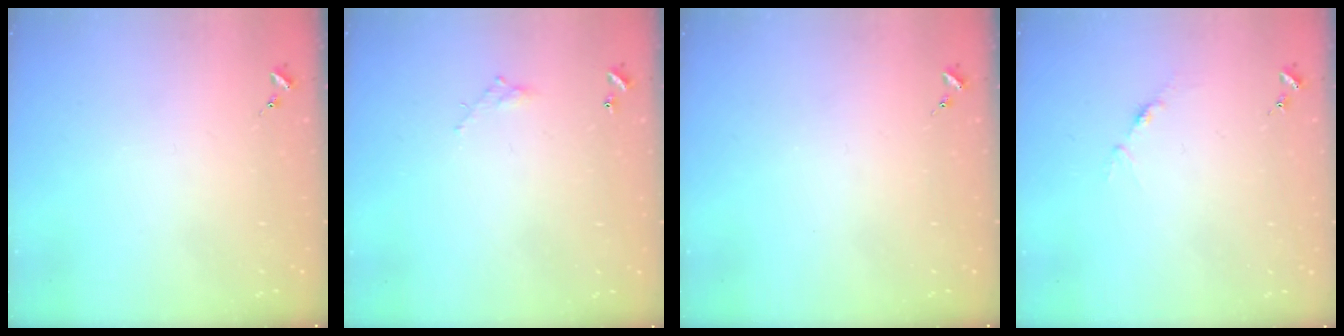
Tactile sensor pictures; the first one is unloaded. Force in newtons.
{"total": 3.5, "press": 3.5, "slide": 0.2}
{"total": 0.0}
{"total": 3.8, "press": 3.8, "slide": 0.5}